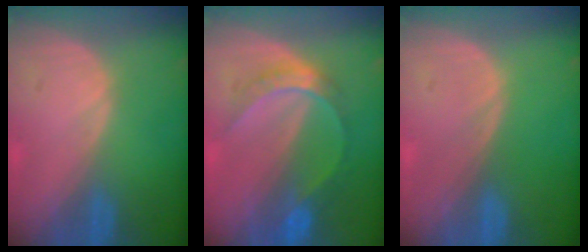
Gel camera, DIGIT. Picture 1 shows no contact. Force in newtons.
{"total": 6.7, "press": 5.7, "slide": 3.4}
{"total": 0.0}